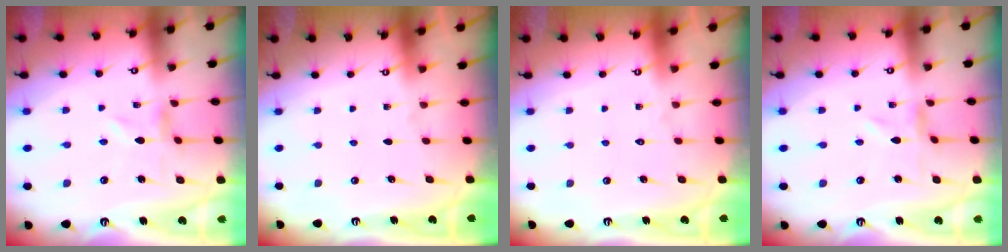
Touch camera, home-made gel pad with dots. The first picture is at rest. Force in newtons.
{"total": 0.0}
{"total": 1.5, "press": 1.5, "slide": 0.1}
{"total": 0.0}